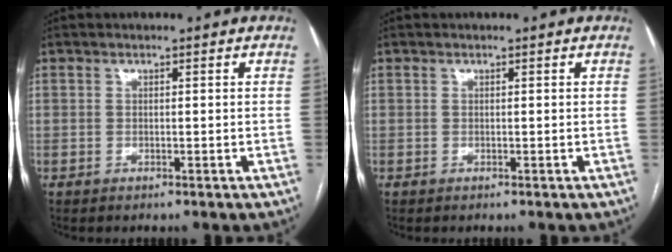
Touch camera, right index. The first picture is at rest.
{"total": 0.0}